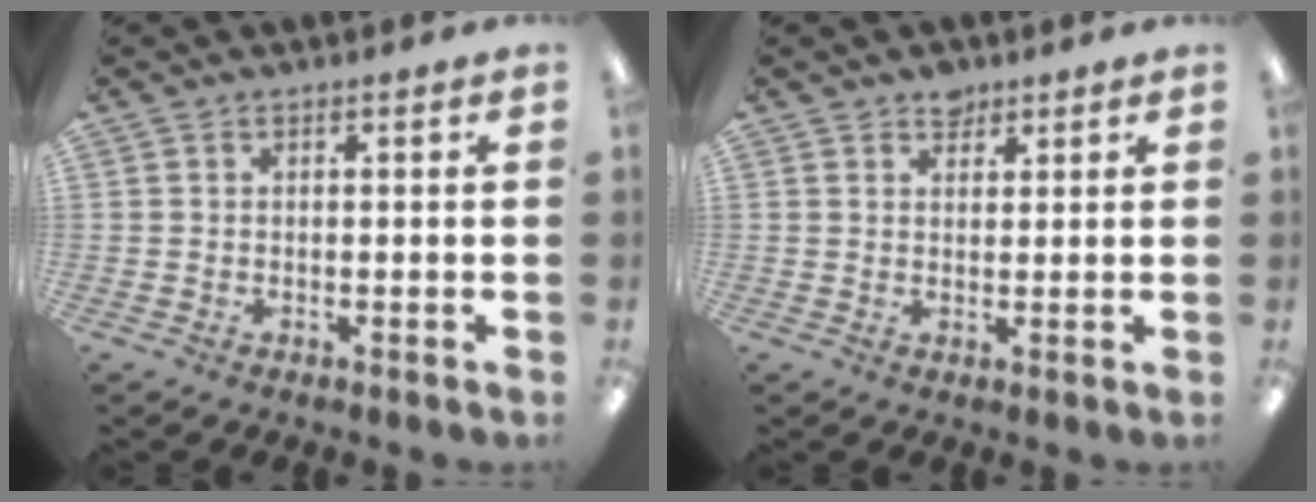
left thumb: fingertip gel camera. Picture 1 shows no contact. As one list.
[{"total": 3.4, "force": [2.7, 1.9, 0.7], "torque": [0.007, -0.013, 0.046]}]